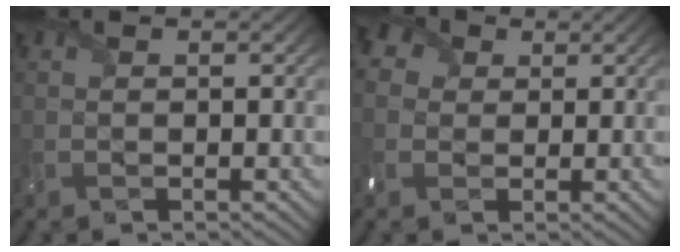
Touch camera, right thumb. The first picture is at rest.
{"total": 4.3, "force": [0.9, 3.7, 2.0], "torque": [-0.062, 0.009, 0.009]}